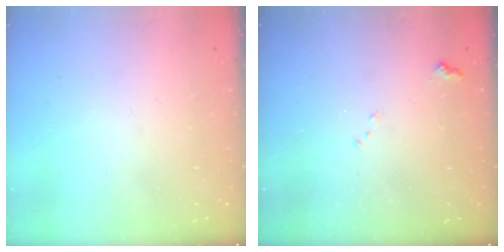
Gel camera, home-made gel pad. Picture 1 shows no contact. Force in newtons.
{"total": 7.3, "press": 7.3, "slide": 0.8}